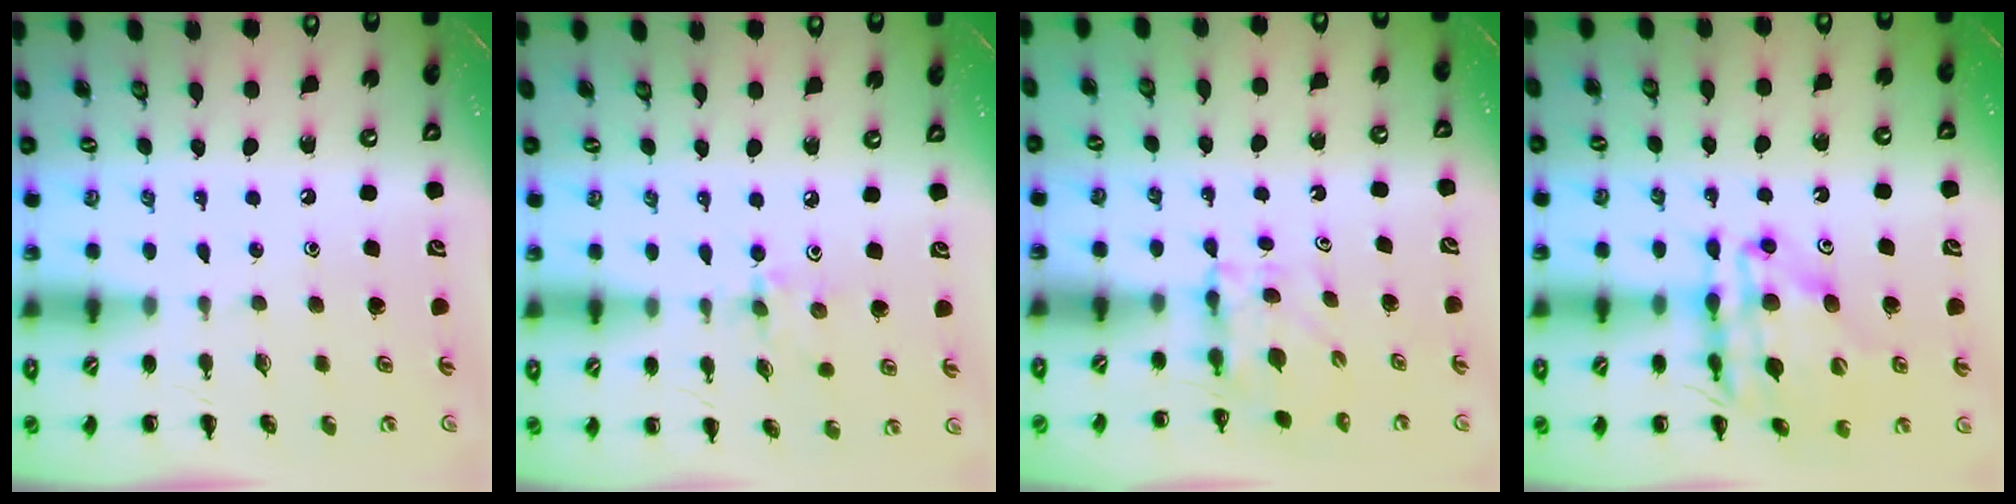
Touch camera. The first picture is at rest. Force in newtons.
{"total": 2.2, "press": 2.2, "slide": 0.5}
{"total": 4.9, "press": 4.9, "slide": 0.3}
{"total": 15.9, "press": 15.3, "slide": 4.0}